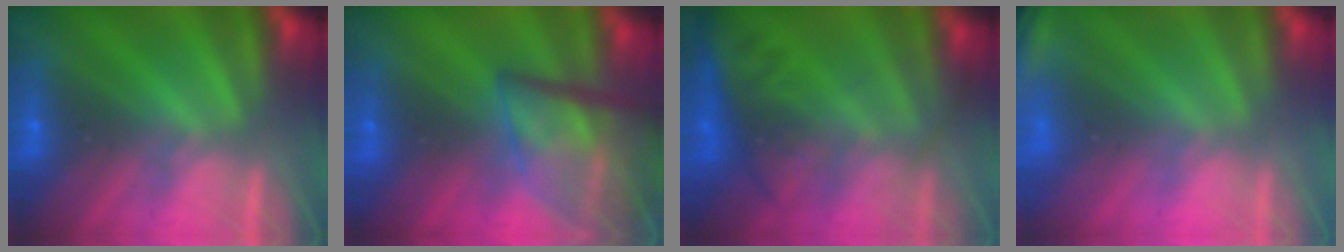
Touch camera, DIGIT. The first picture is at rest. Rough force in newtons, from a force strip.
{"total": 6.8}
{"total": 8.0}
{"total": 2.4}